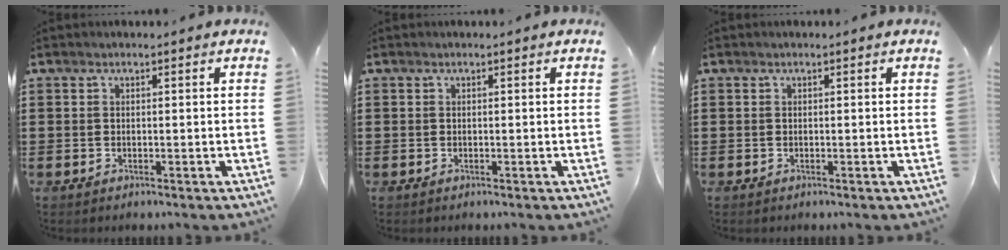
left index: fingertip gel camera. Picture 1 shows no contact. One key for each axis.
{"total": 0.0}
{"total": 0.0}